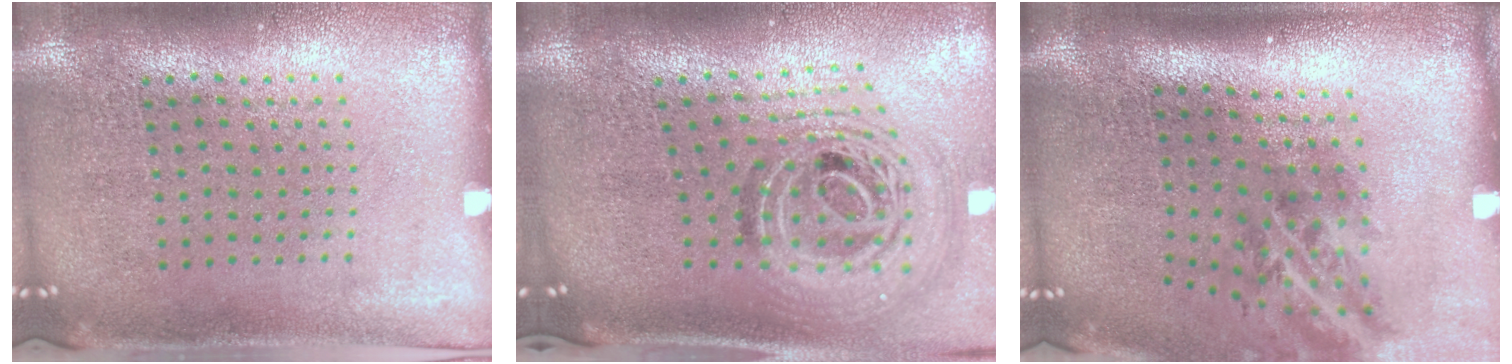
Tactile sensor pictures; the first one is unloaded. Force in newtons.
{"total": 2.1, "press": 1.6, "slide": 1.3}
{"total": 1.9, "press": 1.3, "slide": 1.5}